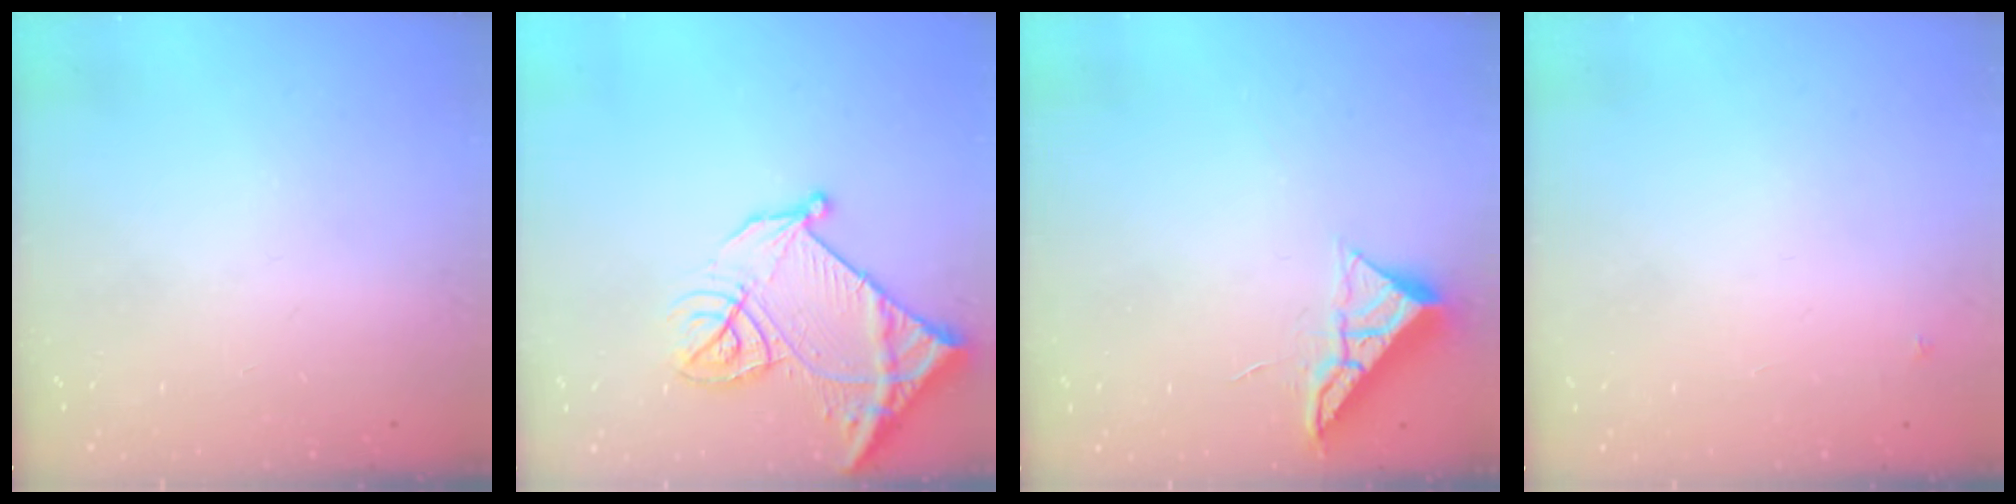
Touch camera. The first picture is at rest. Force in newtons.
{"total": 17.4, "press": 17.3, "slide": 1.8}
{"total": 6.5, "press": 6.5, "slide": 0.1}
{"total": 3.4, "press": 3.3, "slide": 0.4}